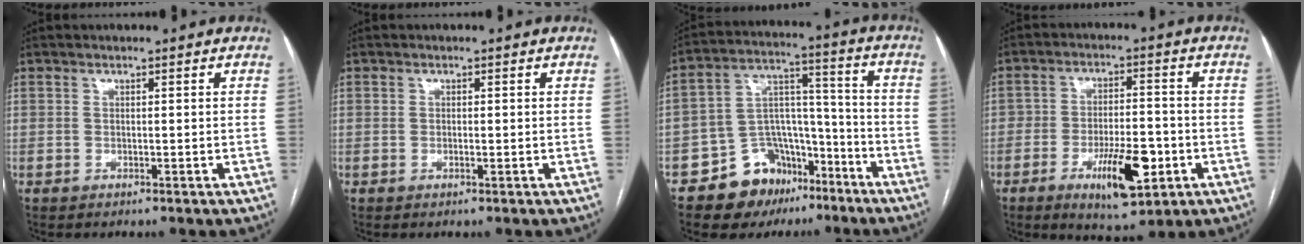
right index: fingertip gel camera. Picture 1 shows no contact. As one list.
[{"total": 0.6, "force": [0.0, 0.3, 0.5], "torque": [-0.011, -0.001, 0.000]}, {"total": 12.6, "force": [-8.3, 8.5, 4.3], "torque": [-0.061, 0.063, -0.128]}, {"total": 10.5, "force": [-4.1, 3.5, 9.0], "torque": [-0.144, -0.003, -0.059]}]